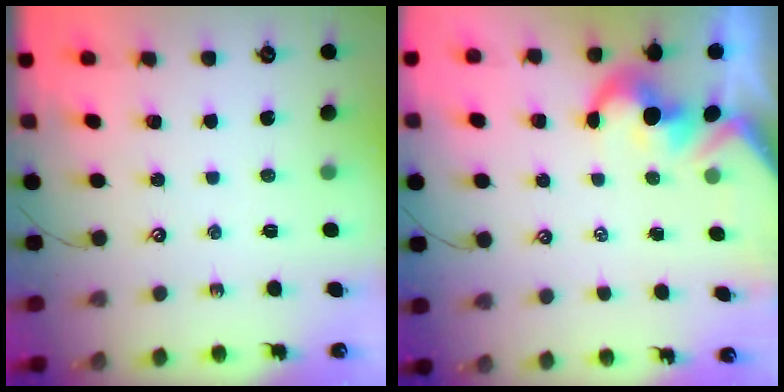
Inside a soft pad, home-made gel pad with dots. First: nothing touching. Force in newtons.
{"total": 1.7, "press": 1.5, "slide": 0.8}